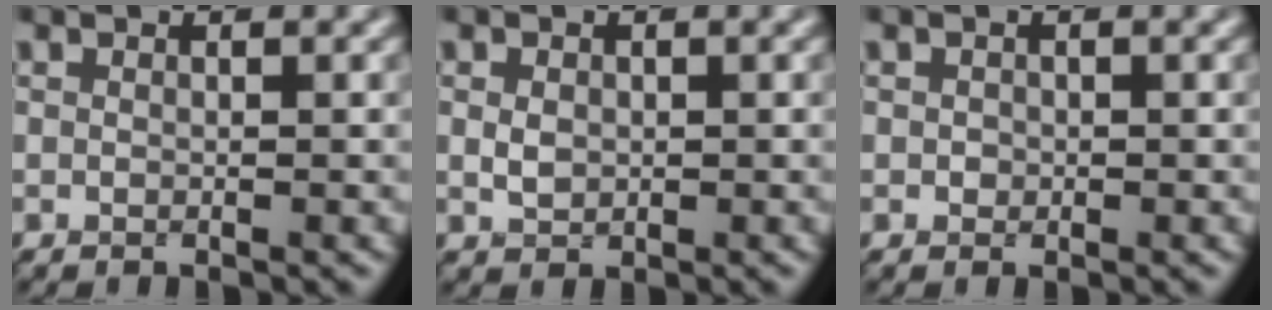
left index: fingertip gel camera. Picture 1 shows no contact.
{"total": 1.4, "force": [0.0, 1.1, 0.9], "torque": [-0.022, -0.001, -0.001]}
{"total": 0.6, "force": [0.0, 0.5, 0.2], "torque": [-0.003, -0.001, -0.003]}